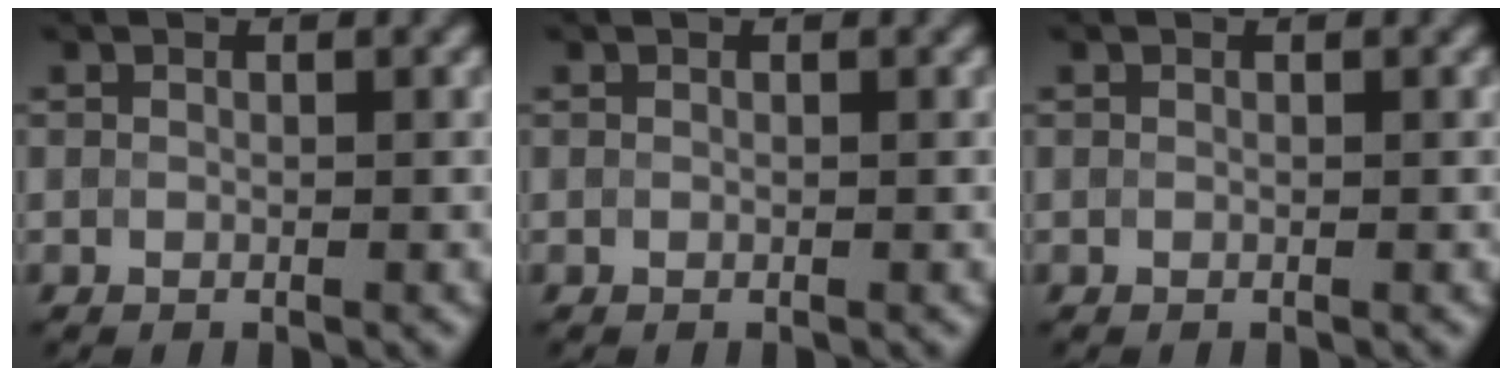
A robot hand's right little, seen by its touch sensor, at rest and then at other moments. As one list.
[{"total": 0.0}, {"total": 0.0}]